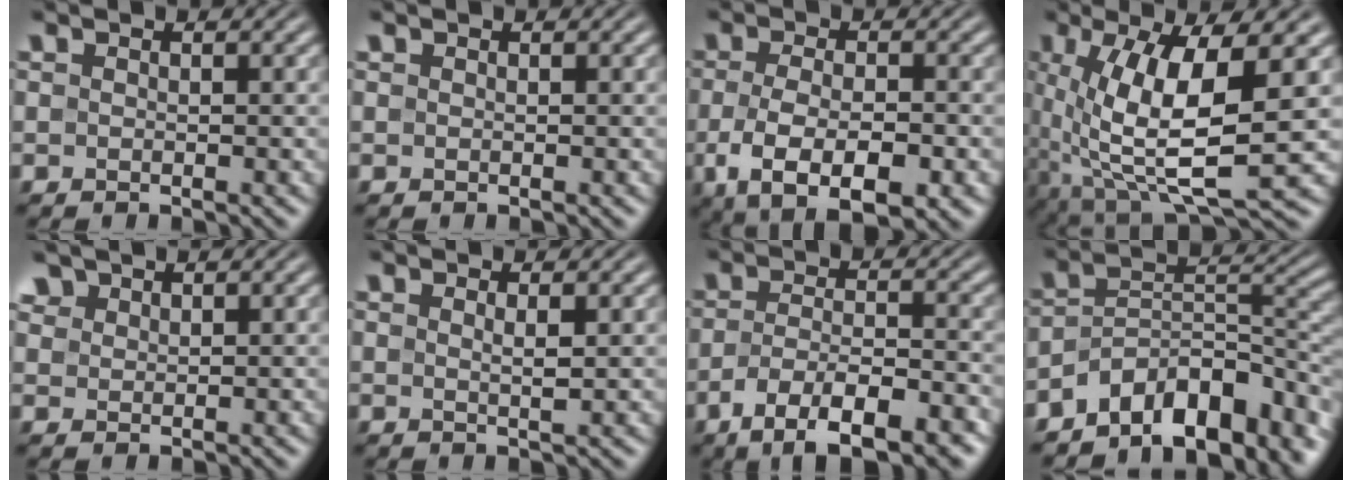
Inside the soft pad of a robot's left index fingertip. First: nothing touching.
{"total": 0.0}
{"total": 7.0, "force": [-2.7, 3.1, 5.7], "torque": [-0.106, -0.012, -0.042]}
{"total": 9.4, "force": [0.8, 2.9, 8.9], "torque": [-0.175, -0.011, 0.016]}
{"total": 1.9, "force": [1.5, 1.1, 0.4], "torque": [-0.017, 0.000, 0.037]}
{"total": 1.1, "force": [0.5, 0.2, 1.0], "torque": [-0.015, -0.001, 0.007]}
{"total": 7.3, "force": [-4.4, 2.4, 5.3], "torque": [-0.093, -0.001, -0.076]}
{"total": 10.4, "force": [-6.9, 4.9, 5.9], "torque": [-0.074, 0.010, -0.130]}